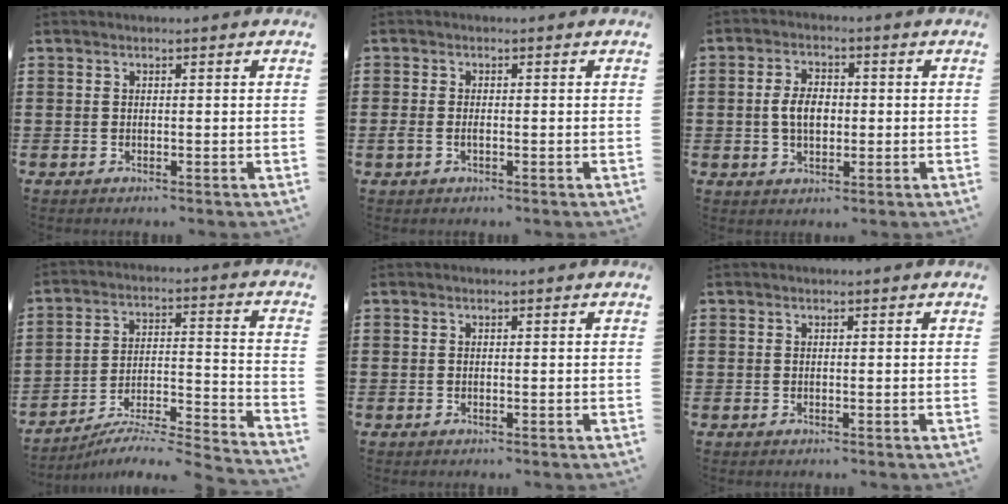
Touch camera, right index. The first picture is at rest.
{"total": 1.2, "force": [-0.4, 0.5, 1.0], "torque": [-0.027, -0.005, -0.010]}
{"total": 4.8, "force": [-0.2, 2.9, 3.8], "torque": [-0.076, 0.004, -0.010]}
{"total": 5.4, "force": [-5.1, 0.1, 1.8], "torque": [-0.029, -0.014, -0.103]}
{"total": 0.0}
{"total": 0.0}